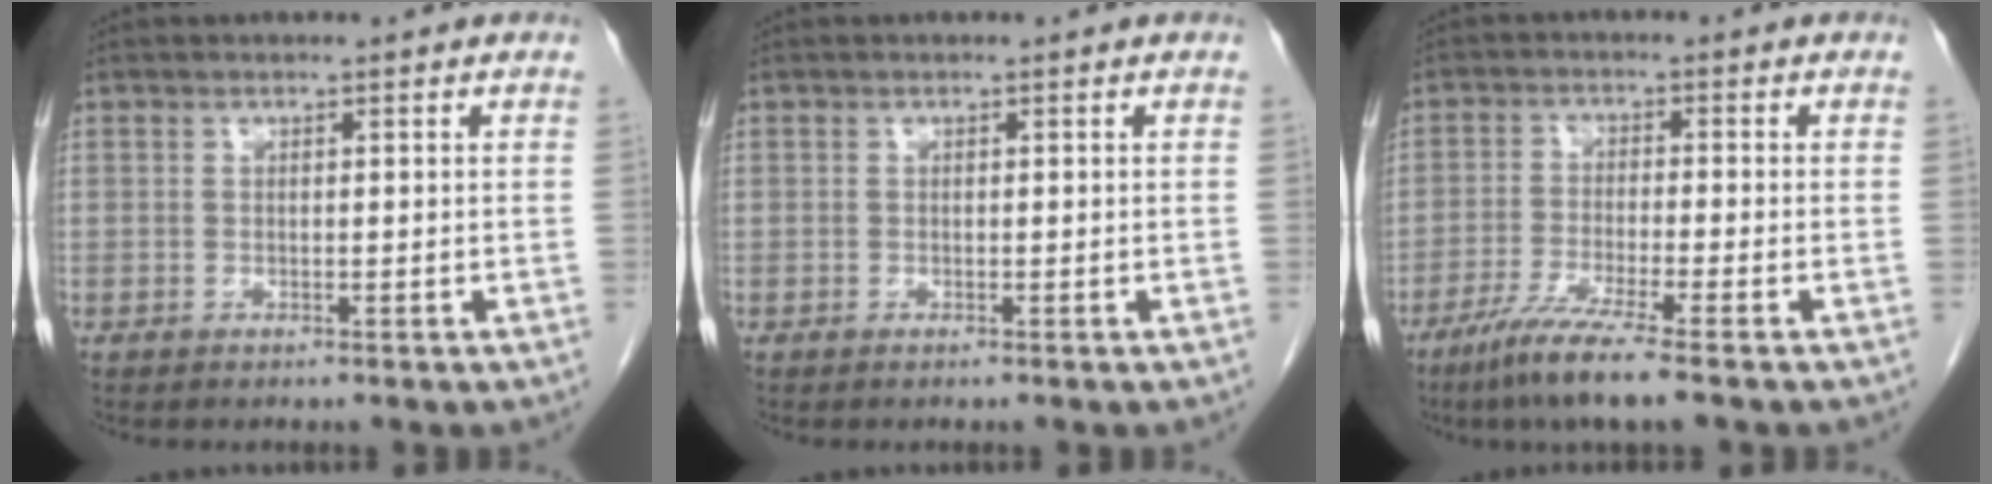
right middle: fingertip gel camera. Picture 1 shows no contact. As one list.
[{"total": 0.0}, {"total": 7.9, "force": [-5.6, -0.6, 5.6], "torque": [-0.104, -0.026, -0.104]}]